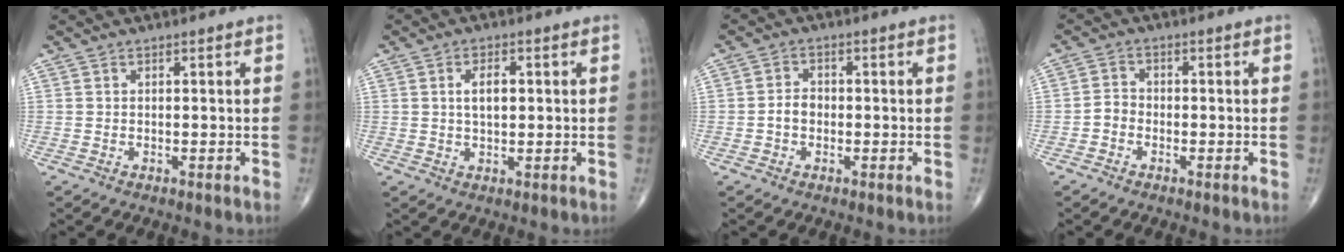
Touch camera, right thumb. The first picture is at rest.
{"total": 4.1, "force": [0.7, 2.1, 3.5], "torque": [-0.056, -0.001, 0.011]}
{"total": 3.0, "force": [-0.7, 2.3, 1.8], "torque": [-0.025, 0.012, -0.018]}
{"total": 2.4, "force": [-1.1, 1.8, 1.0], "torque": [-0.012, 0.011, -0.029]}